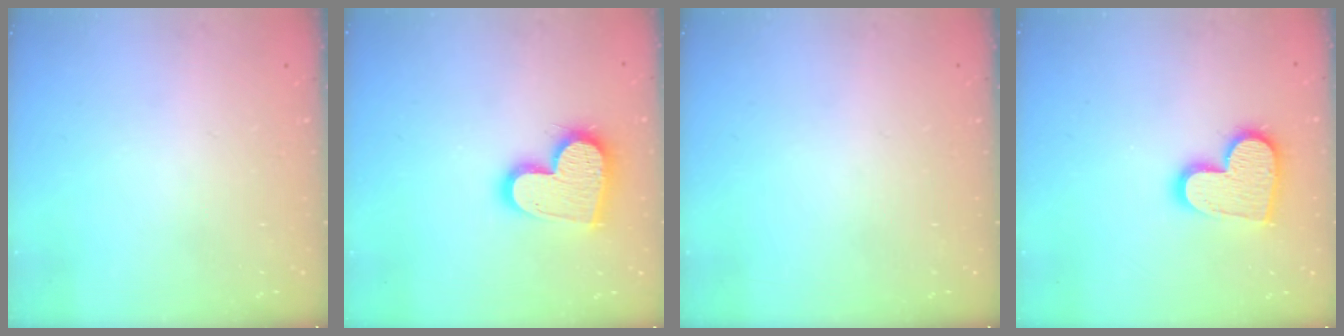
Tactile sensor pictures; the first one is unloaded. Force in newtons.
{"total": 17.0, "press": 17.0, "slide": 1.5}
{"total": 0.0}
{"total": 13.7, "press": 13.7, "slide": 0.8}